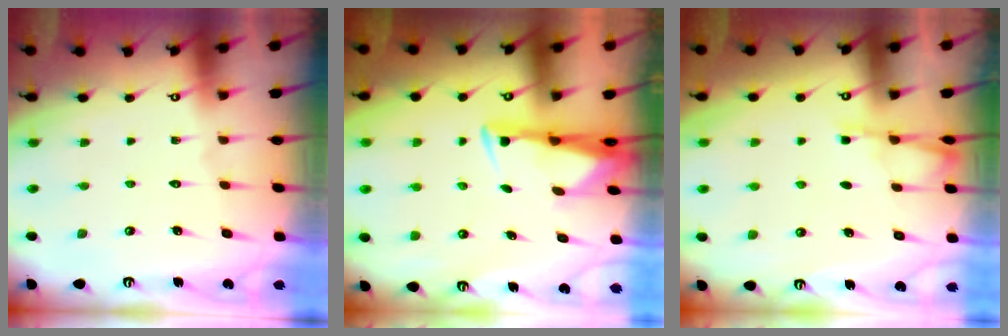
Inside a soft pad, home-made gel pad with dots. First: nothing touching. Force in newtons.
{"total": 2.9, "press": 2.8, "slide": 1.0}
{"total": 3.4, "press": 3.3, "slide": 0.5}